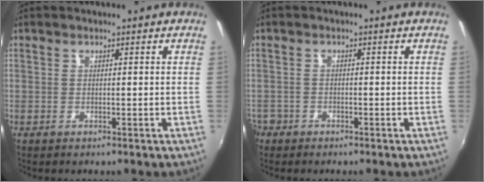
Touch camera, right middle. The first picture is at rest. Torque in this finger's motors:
{"motor_torque": [-0.21, -0.07, 0.01, 0.00]}